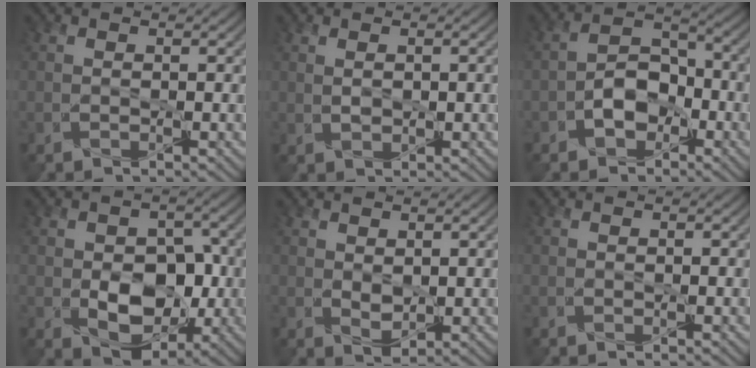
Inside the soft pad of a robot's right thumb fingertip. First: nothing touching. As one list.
[{"total": 1.0, "force": [0.5, 0.0, 0.9], "torque": [-0.028, -0.003, 0.011]}, {"total": 5.1, "force": [-2.6, 2.8, 3.4], "torque": [-0.056, 0.006, -0.047]}, {"total": 8.7, "force": [-1.7, 5.9, 6.2], "torque": [-0.088, -0.011, -0.029]}, {"total": 2.7, "force": [1.1, 1.3, 2.1], "torque": [-0.054, -0.004, 0.018]}, {"total": 0.0}]